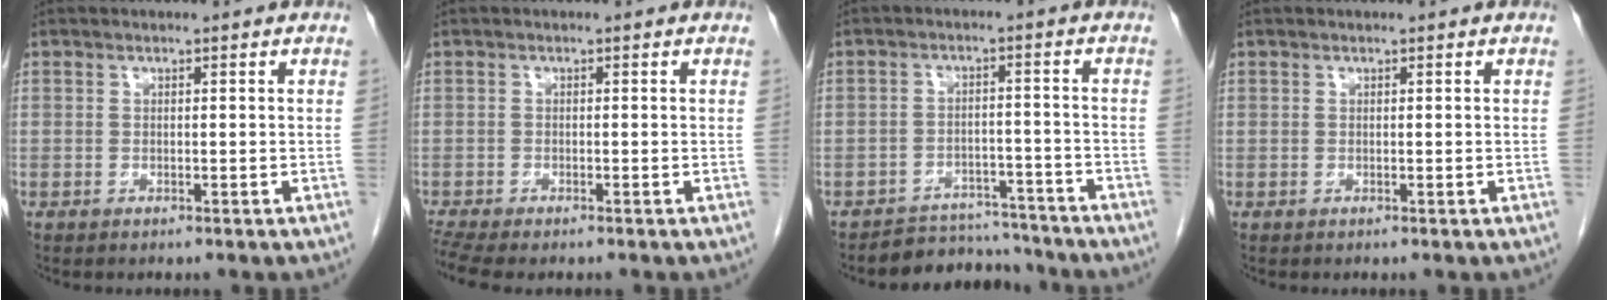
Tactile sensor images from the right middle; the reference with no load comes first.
{"total": 4.2, "force": [-3.6, 0.6, 2.1], "torque": [-0.047, -0.011, -0.061]}
{"total": 7.3, "force": [-6.9, 2.3, -0.6], "torque": [0.019, 0.017, -0.102]}
{"total": 0.0}